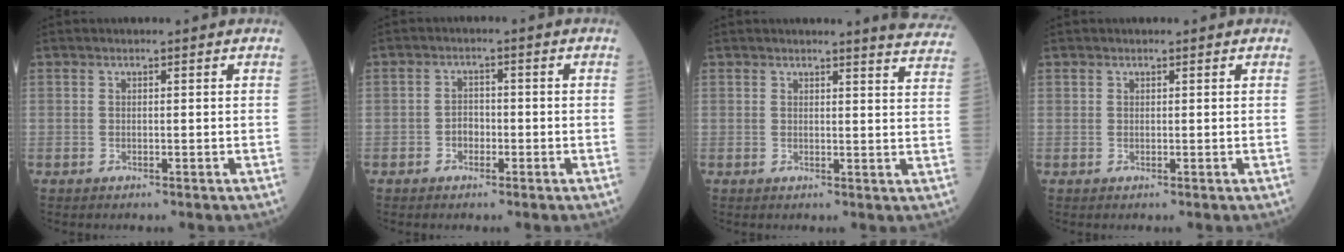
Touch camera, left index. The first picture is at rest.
{"total": 2.2, "force": [-0.9, 1.6, 1.3], "torque": [-0.020, 0.005, -0.017]}
{"total": 8.0, "force": [7.9, 0.0, 1.3], "torque": [-0.001, -0.060, 0.059]}
{"total": 0.5, "force": [0.4, 0.3, 0.0], "torque": [-0.003, 0.000, 0.007]}